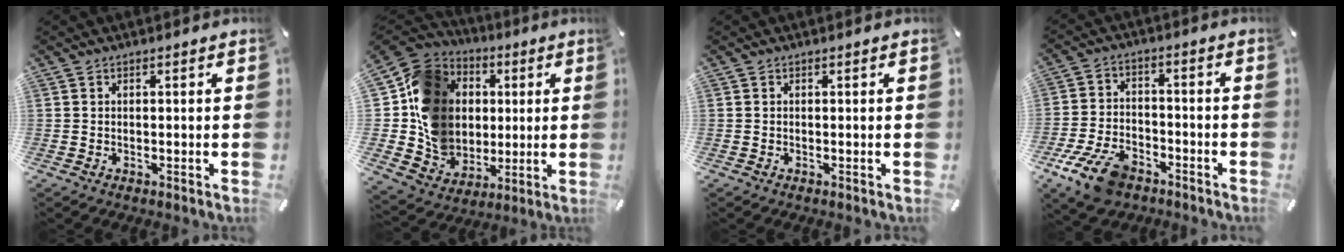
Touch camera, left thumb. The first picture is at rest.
{"total": 16.9, "force": [1.3, 15.5, 6.4], "torque": [-0.107, -0.002, 0.042]}
{"total": 0.0}
{"total": 11.3, "force": [-7.0, 6.3, 6.3], "torque": [-0.126, 0.036, -0.126]}